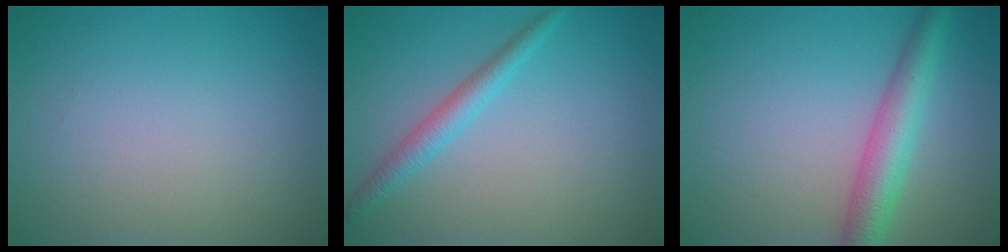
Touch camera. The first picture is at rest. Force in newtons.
{"total": 2.2, "press": 2.2, "slide": 0.1}
{"total": 4.4, "press": 4.4, "slide": 0.1}